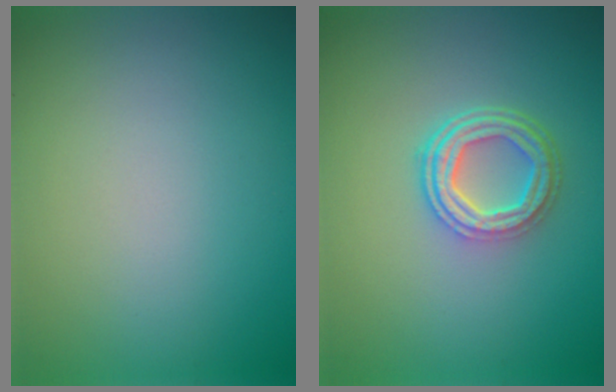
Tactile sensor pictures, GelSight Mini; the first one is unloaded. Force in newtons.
{"total": 4.4, "press": 3.4, "slide": 2.9}